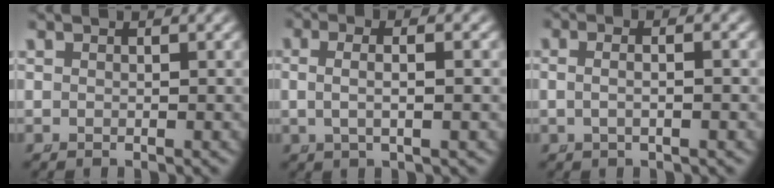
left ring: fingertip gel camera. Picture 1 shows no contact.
{"total": 3.0, "force": [0.0, 0.8, 2.8], "torque": [-0.058, -0.005, 0.006]}
{"total": 1.8, "force": [-0.5, 0.2, 1.8], "torque": [-0.038, -0.006, -0.004]}